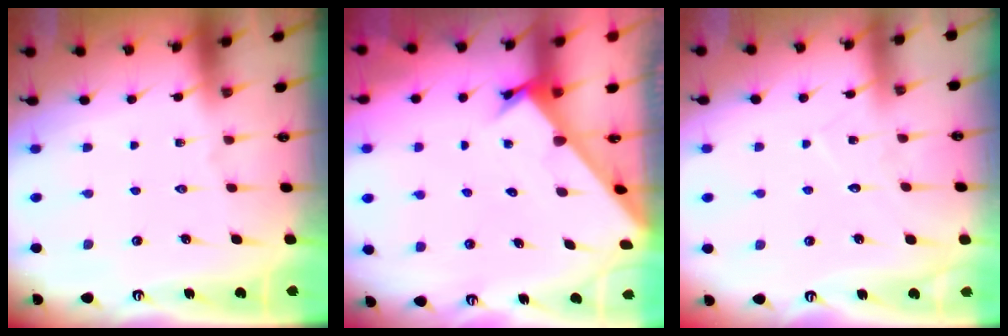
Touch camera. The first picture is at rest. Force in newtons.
{"total": 2.3, "press": 2.3, "slide": 0.1}
{"total": 5.4, "press": 5.4, "slide": 0.4}